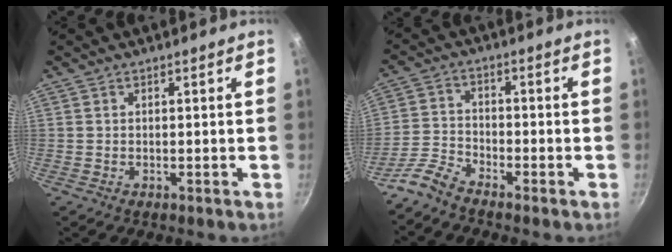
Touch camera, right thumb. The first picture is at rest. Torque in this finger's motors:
{"motor_torque": [2.44, 1.31, 0.36, -0.68, 0.01]}